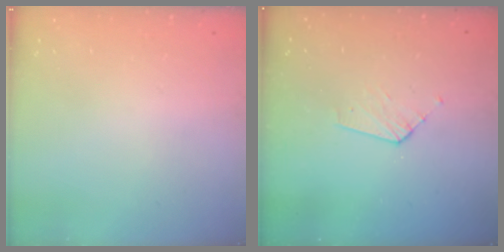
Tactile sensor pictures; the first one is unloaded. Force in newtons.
{"total": 3.1, "press": 3.1, "slide": 0.3}